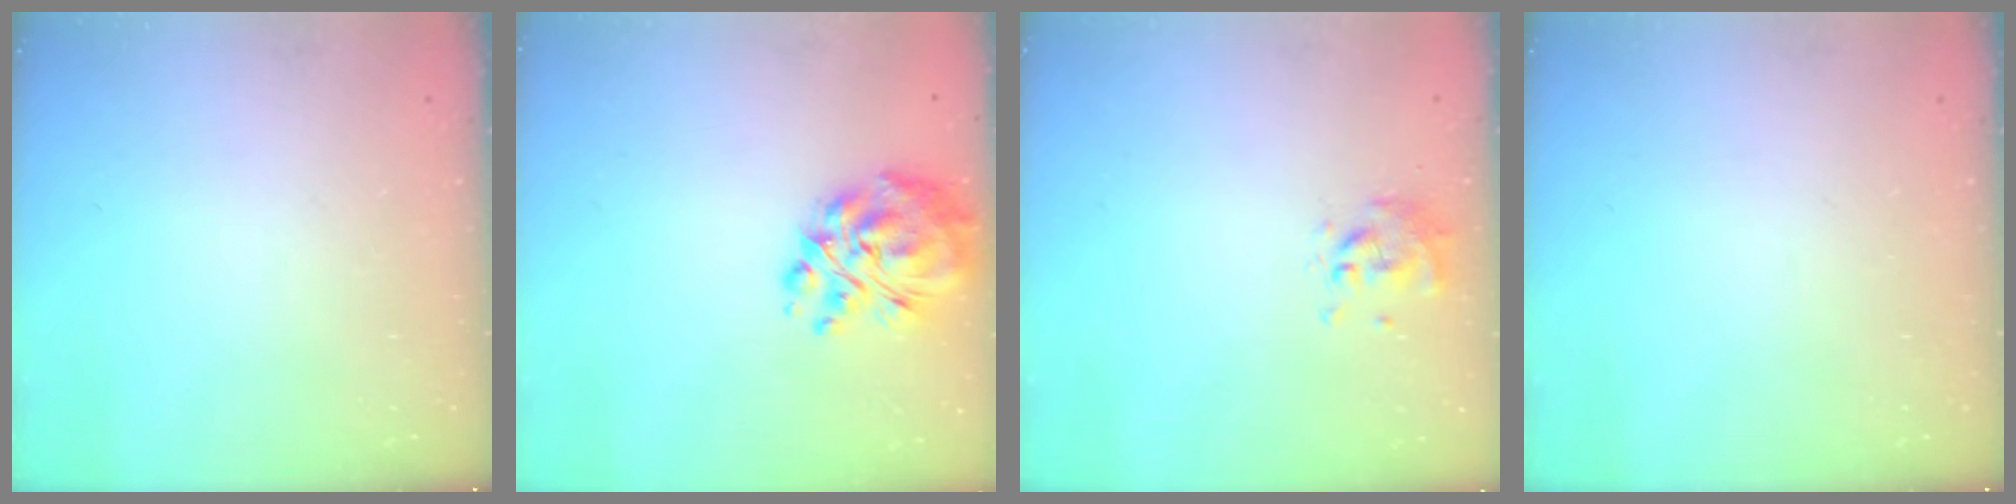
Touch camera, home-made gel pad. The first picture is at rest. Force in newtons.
{"total": 12.9, "press": 12.0, "slide": 4.5}
{"total": 0.0}
{"total": 0.0}